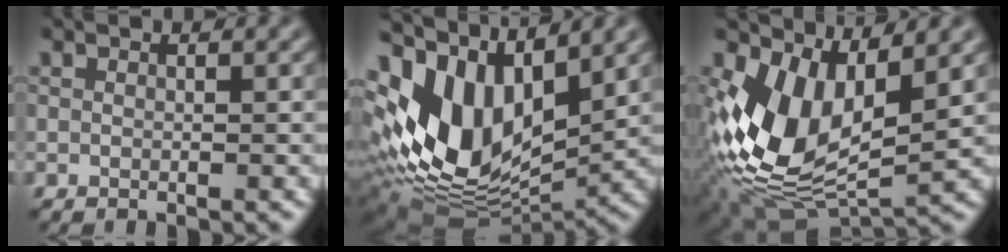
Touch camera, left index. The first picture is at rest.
{"total": 12.3, "force": [2.9, 7.6, 9.3], "torque": [-0.195, -0.005, 0.052]}
{"total": 11.0, "force": [0.0, 6.4, 8.9], "torque": [-0.189, -0.020, -0.002]}